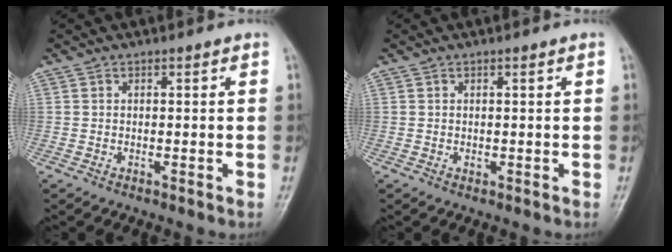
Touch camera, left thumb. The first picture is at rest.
{"total": 0.6, "force": [0.2, 0.3, 0.5], "torque": [-0.007, 0.000, 0.006]}